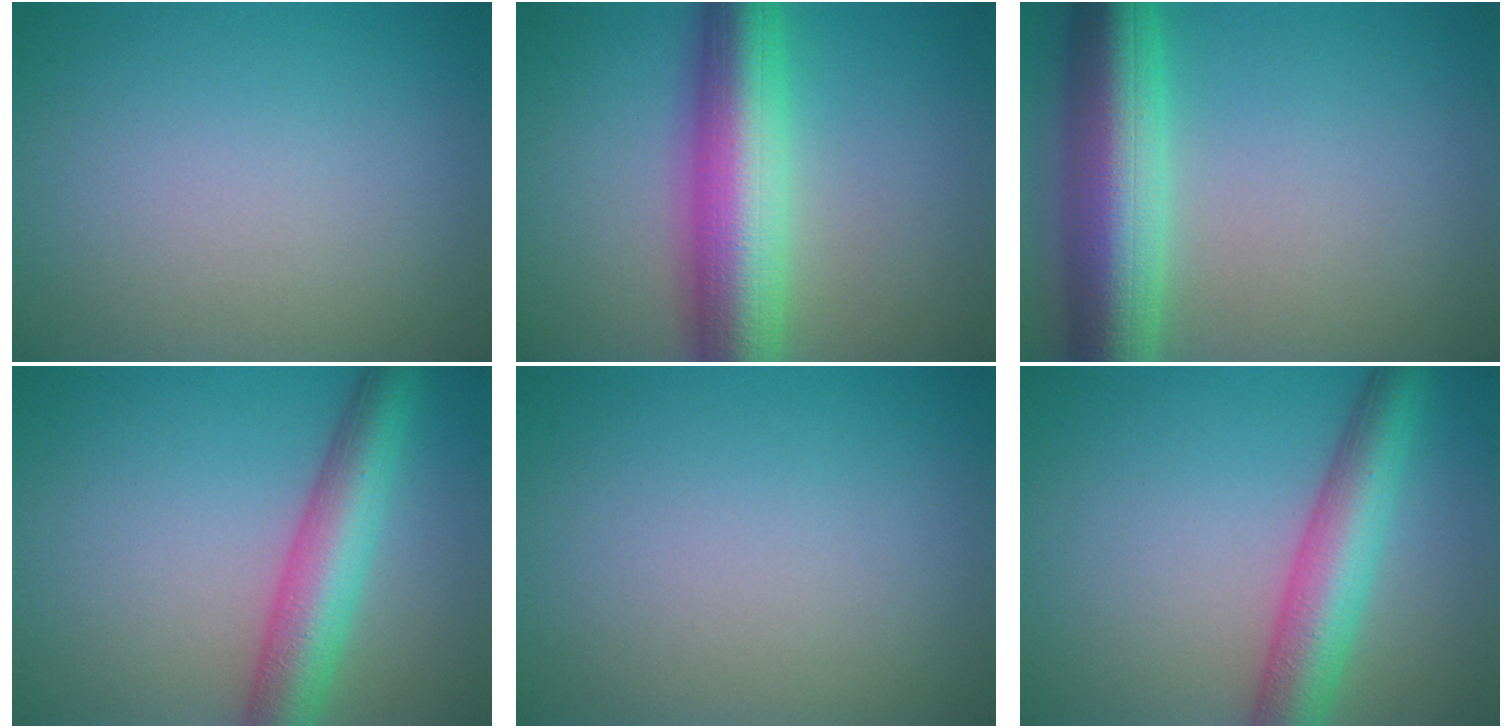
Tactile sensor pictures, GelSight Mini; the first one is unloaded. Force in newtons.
{"total": 10.3, "press": 10.3, "slide": 0.2}
{"total": 9.6, "press": 9.6, "slide": 0.4}
{"total": 6.5, "press": 6.5, "slide": 0.1}
{"total": 0.0}
{"total": 6.5, "press": 6.5, "slide": 0.1}